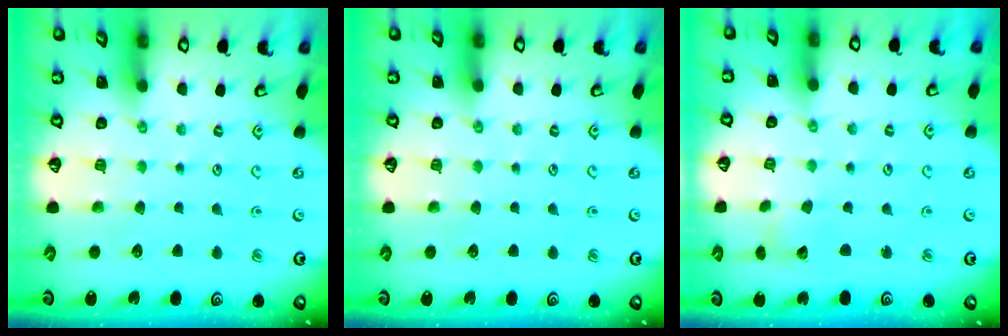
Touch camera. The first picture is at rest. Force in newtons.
{"total": 0.0}
{"total": 4.6, "press": 4.6, "slide": 0.5}